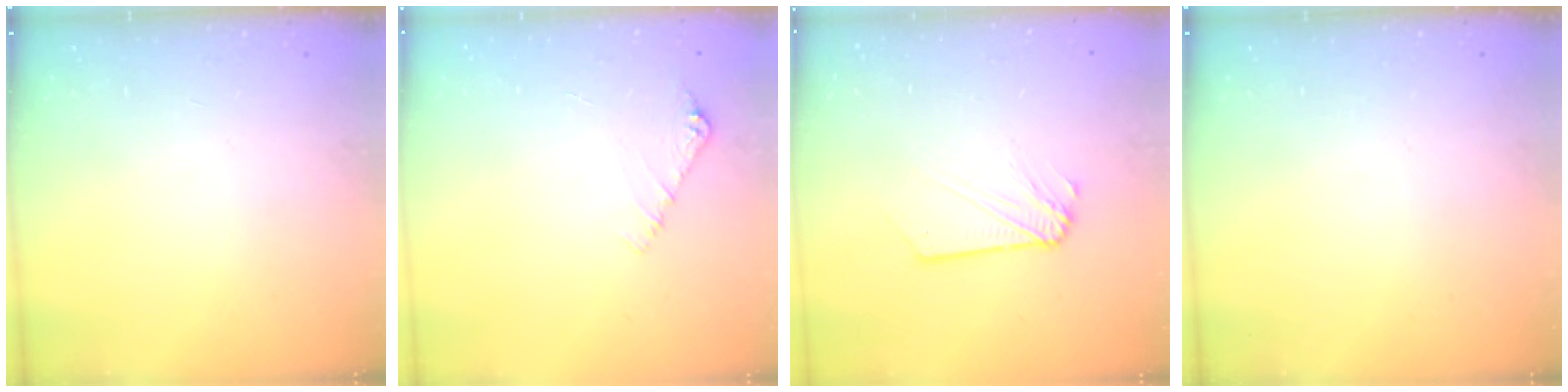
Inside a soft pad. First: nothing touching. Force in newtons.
{"total": 4.3, "press": 4.3, "slide": 0.5}
{"total": 3.7, "press": 3.6, "slide": 0.6}
{"total": 0.0}